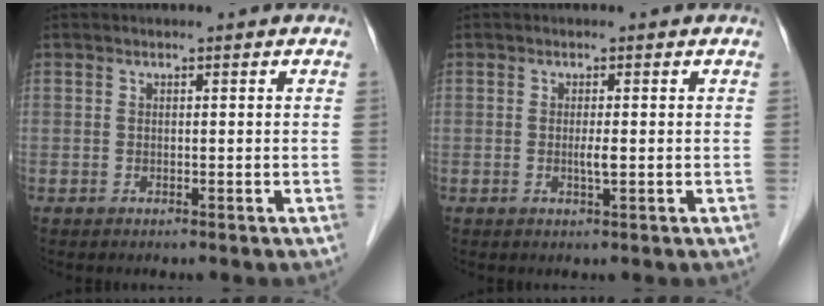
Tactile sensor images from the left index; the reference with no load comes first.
{"total": 1.4, "force": [-0.2, -0.1, 1.4], "torque": [-0.029, -0.003, -0.002]}